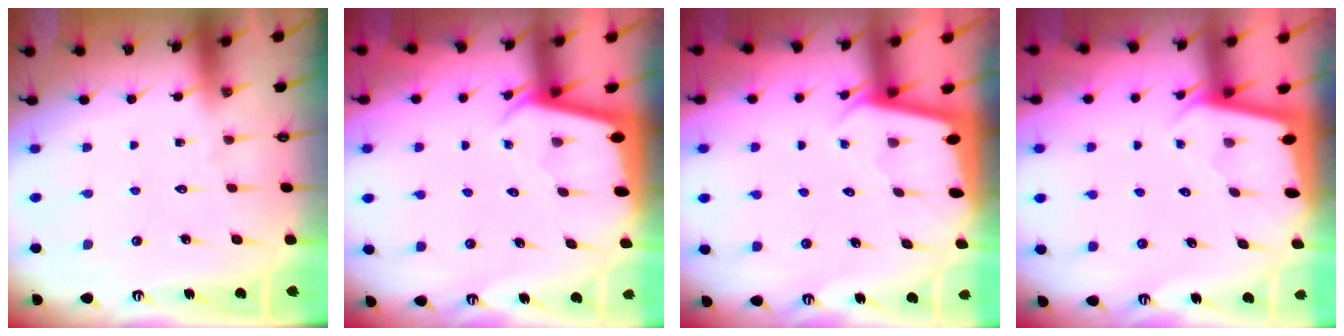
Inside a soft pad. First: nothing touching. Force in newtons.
{"total": 2.0, "press": 2.0, "slide": 0.2}
{"total": 1.9, "press": 1.9, "slide": 0.0}
{"total": 1.9, "press": 1.9, "slide": 0.1}